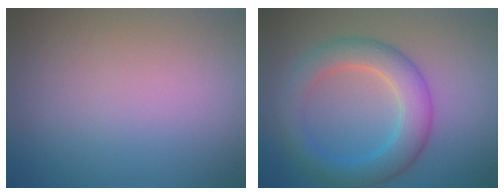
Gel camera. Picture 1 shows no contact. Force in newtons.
{"total": 5.2, "press": 5.2, "slide": 0.1}